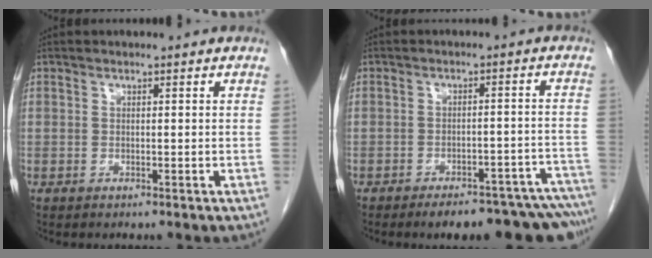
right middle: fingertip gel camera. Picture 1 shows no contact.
{"total": 16.0, "force": [-14.2, 4.0, 6.0], "torque": [-0.016, 0.024, -0.167]}